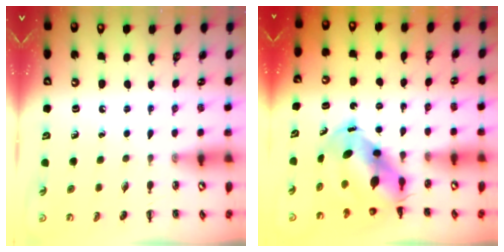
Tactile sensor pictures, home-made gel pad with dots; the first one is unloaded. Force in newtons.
{"total": 8.5, "press": 8.3, "slide": 2.0}